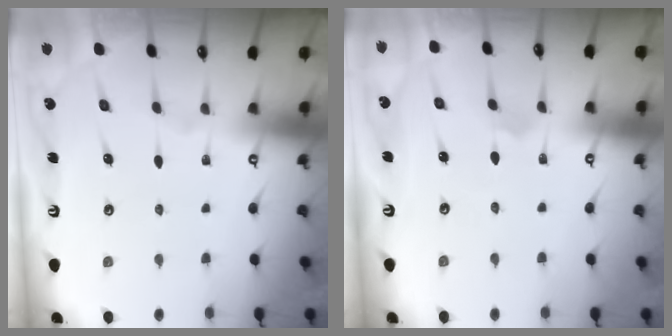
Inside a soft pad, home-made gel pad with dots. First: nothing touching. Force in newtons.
{"total": 1.7, "press": 1.7, "slide": 0.1}